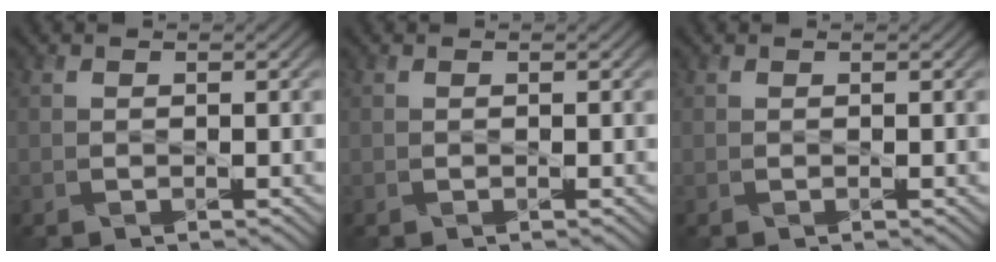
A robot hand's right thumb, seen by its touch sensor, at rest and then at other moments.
{"total": 0.0}
{"total": 0.0}